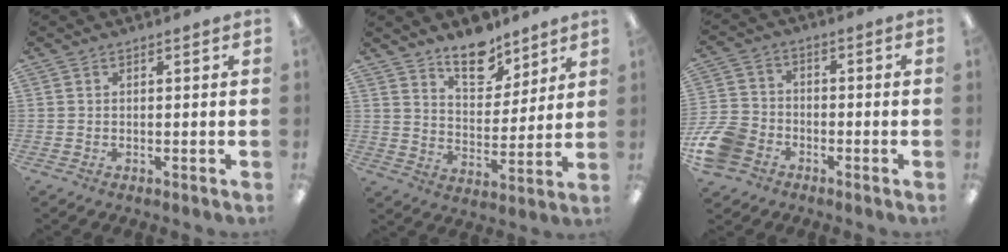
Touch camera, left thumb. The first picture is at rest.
{"total": 11.9, "force": [9.7, 5.5, 4.3], "torque": [-0.045, -0.068, 0.174]}
{"total": 10.2, "force": [-4.8, 7.5, 5.0], "torque": [-0.114, 0.038, -0.088]}